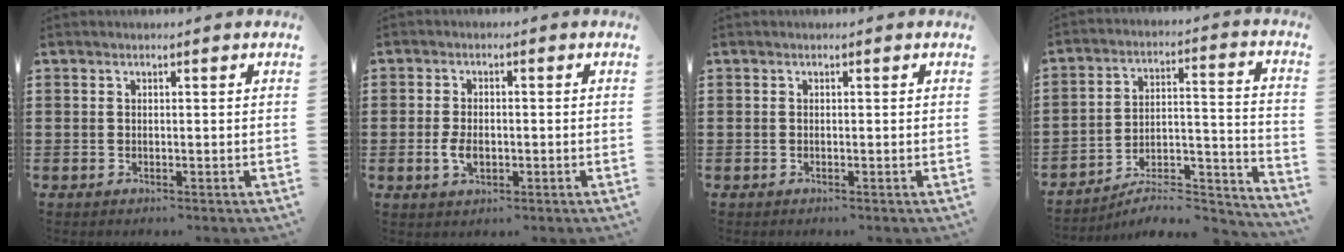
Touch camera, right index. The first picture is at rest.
{"total": 3.5, "force": [-0.8, 2.1, 2.8], "torque": [-0.065, -0.004, -0.016]}
{"total": 0.0}
{"total": 6.5, "force": [-5.9, 1.7, 2.1], "torque": [-0.028, 0.006, -0.114]}